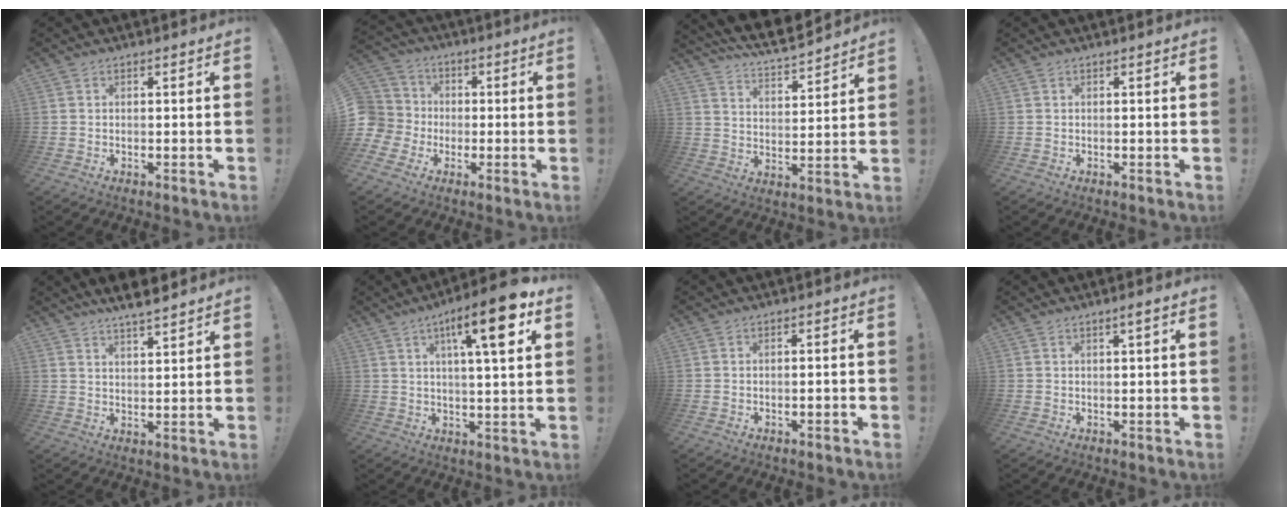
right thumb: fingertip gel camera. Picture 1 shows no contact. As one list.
[{"total": 8.9, "force": [-1.4, 8.3, 2.9], "torque": [-0.058, 0.010, -0.022]}, {"total": 8.9, "force": [8.2, 1.4, 3.0], "torque": [-0.067, -0.072, 0.146]}, {"total": 0.0}, {"total": 6.6, "force": [5.7, 0.6, 3.2], "torque": [-0.049, -0.034, 0.101]}, {"total": 13.8, "force": [5.4, 2.7, 12.4], "torque": [-0.183, -0.017, 0.074]}, {"total": 1.4, "force": [-1.2, -0.2, 0.7], "torque": [-0.008, 0.000, -0.020]}, {"total": 1.9, "force": [0.7, -0.2, 1.8], "torque": [-0.027, -0.003, 0.007]}]